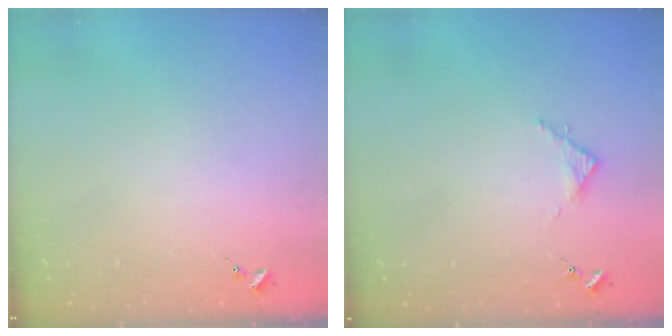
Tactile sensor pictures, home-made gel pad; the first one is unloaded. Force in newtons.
{"total": 2.8, "press": 2.8, "slide": 0.4}